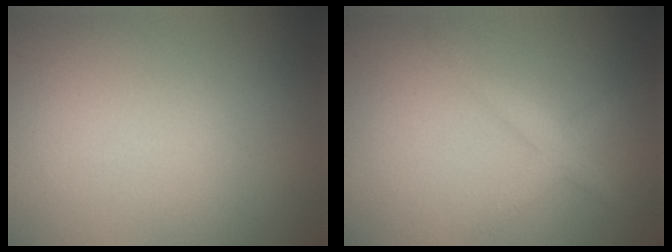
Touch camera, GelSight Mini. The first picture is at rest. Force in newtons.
{"total": 2.1, "press": 2.1, "slide": 0.1}